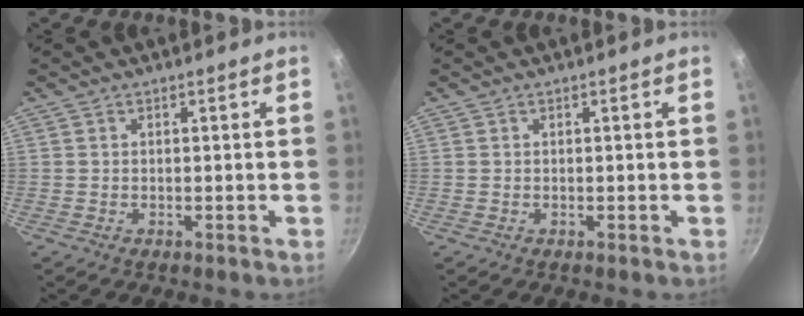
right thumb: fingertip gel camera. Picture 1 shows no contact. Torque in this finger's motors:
{"motor_torque": [-0.05, 0.05, 0.00, 0.00, 0.00]}